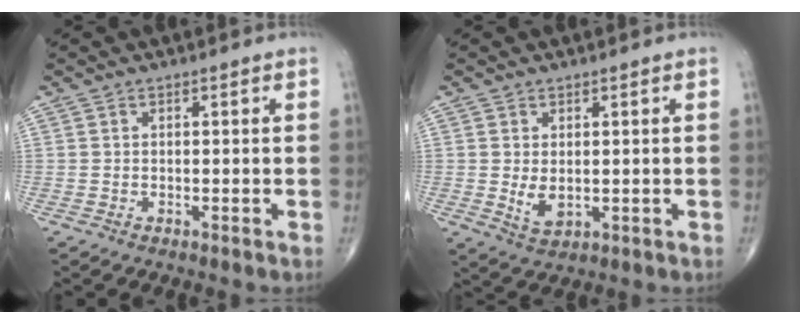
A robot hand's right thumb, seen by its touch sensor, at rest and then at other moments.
{"total": 3.6, "force": [0.1, 2.2, 2.9], "torque": [-0.048, -0.010, 0.011]}